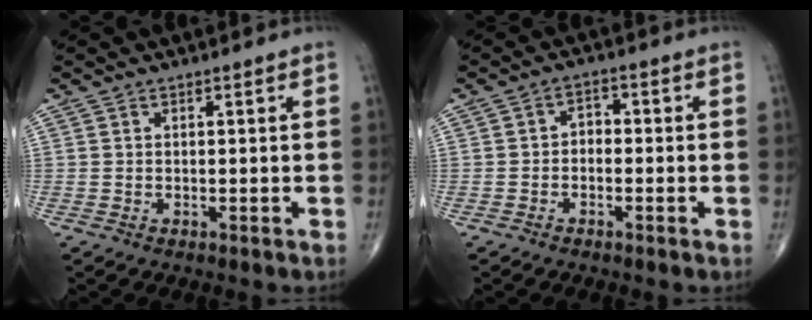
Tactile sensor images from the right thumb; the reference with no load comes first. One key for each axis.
{"total": 2.7, "fx": -0.7, "fy": 2.0, "fz": 1.7, "tx": -0.010, "ty": 0.021, "tz": -0.023}